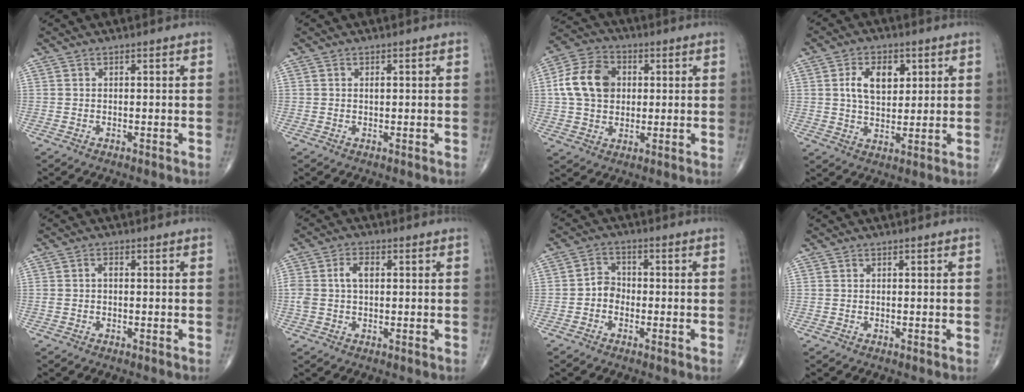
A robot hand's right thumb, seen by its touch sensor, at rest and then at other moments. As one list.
[{"total": 0.6, "force": [0.2, 0.2, 0.5], "torque": [-0.007, 0.000, 0.002]}, {"total": 12.2, "force": [1.7, 9.2, 7.8], "torque": [-0.127, 0.013, 0.024]}, {"total": 8.2, "force": [2.4, 5.0, 6.0], "torque": [-0.080, -0.008, 0.042]}, {"total": 1.2, "force": [-0.1, 0.7, 1.0], "torque": [-0.020, 0.005, -0.002]}, {"total": 4.6, "force": [0.7, 2.7, 3.7], "torque": [-0.089, 0.016, 0.013]}, {"total": 3.3, "force": [-1.2, 2.7, 1.5], "torque": [-0.008, 0.015, -0.032]}, {"total": 0.0}]